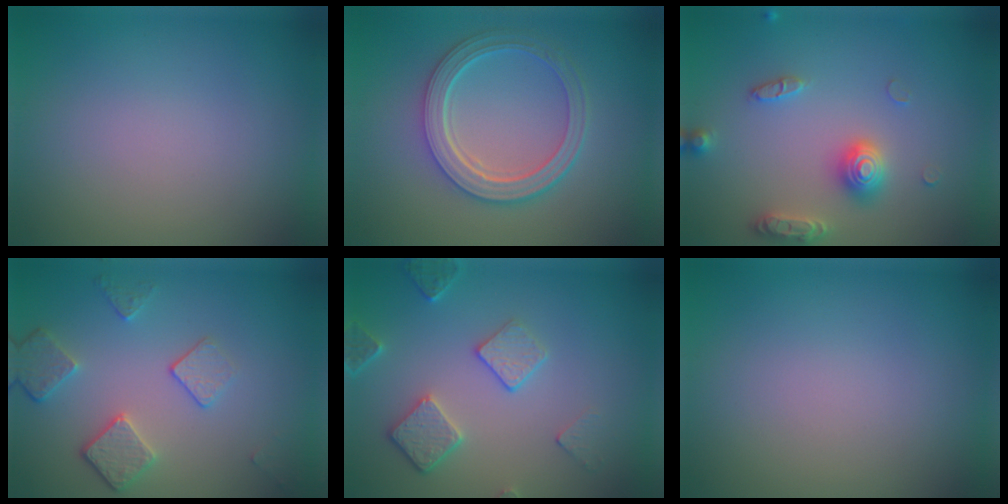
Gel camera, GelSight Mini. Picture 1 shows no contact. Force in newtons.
{"total": 5.1, "press": 3.9, "slide": 3.3}
{"total": 3.7, "press": 3.6, "slide": 0.4}
{"total": 3.7, "press": 2.9, "slide": 2.3}
{"total": 3.8, "press": 3.1, "slide": 2.1}
{"total": 0.0}